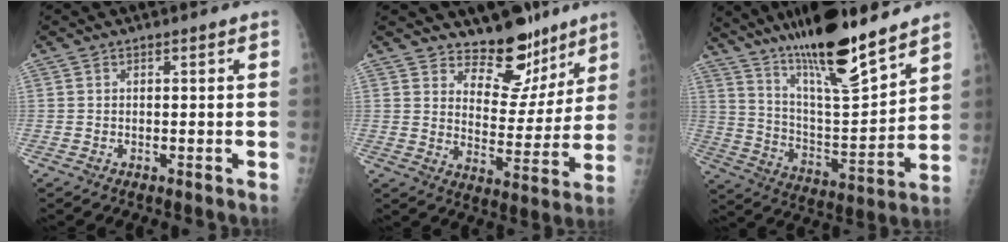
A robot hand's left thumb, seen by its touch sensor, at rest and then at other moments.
{"total": 11.5, "force": [9.3, 5.7, 3.5], "torque": [-0.001, -0.073, 0.145]}
{"total": 20.5, "force": [15.8, 3.0, 12.8], "torque": [-0.197, -0.081, 0.279]}